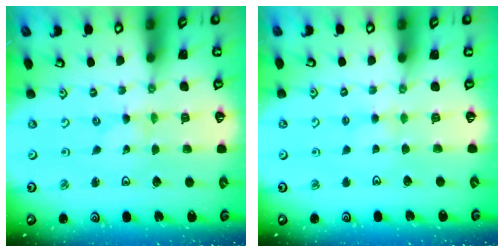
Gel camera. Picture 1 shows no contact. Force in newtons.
{"total": 2.8, "press": 2.8, "slide": 0.3}